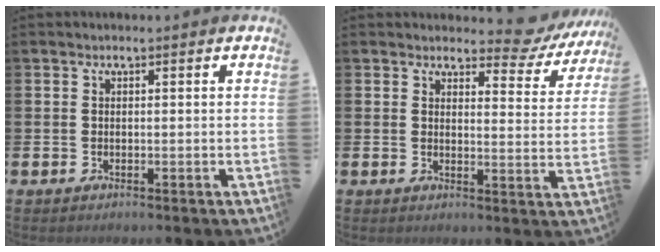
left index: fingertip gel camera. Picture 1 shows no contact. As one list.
[{"total": 4.5, "force": [4.1, 1.5, 1.0], "torque": [-0.008, -0.030, 0.068]}]